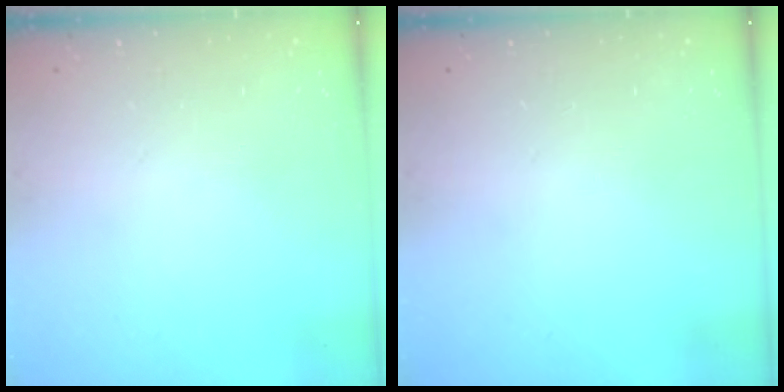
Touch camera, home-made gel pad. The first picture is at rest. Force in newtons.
{"total": 0.0}